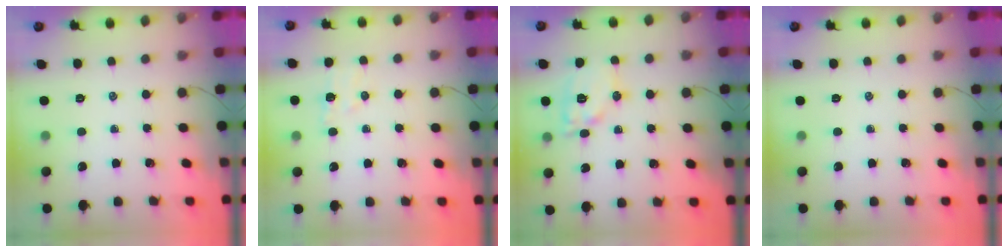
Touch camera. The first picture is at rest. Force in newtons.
{"total": 5.4, "press": 5.4, "slide": 0.9}
{"total": 11.8, "press": 11.8, "slide": 0.7}
{"total": 0.0}